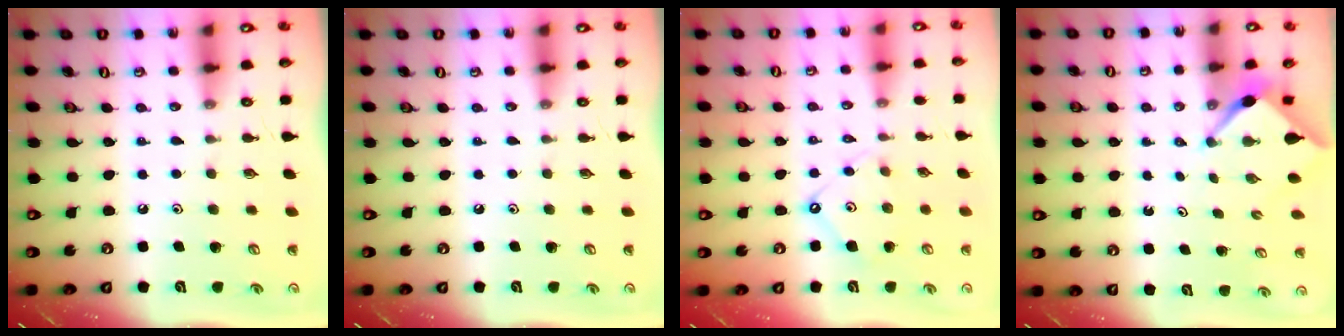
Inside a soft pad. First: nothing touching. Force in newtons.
{"total": 0.0}
{"total": 8.5, "press": 8.4, "slide": 0.9}
{"total": 2.5, "press": 2.5, "slide": 0.2}